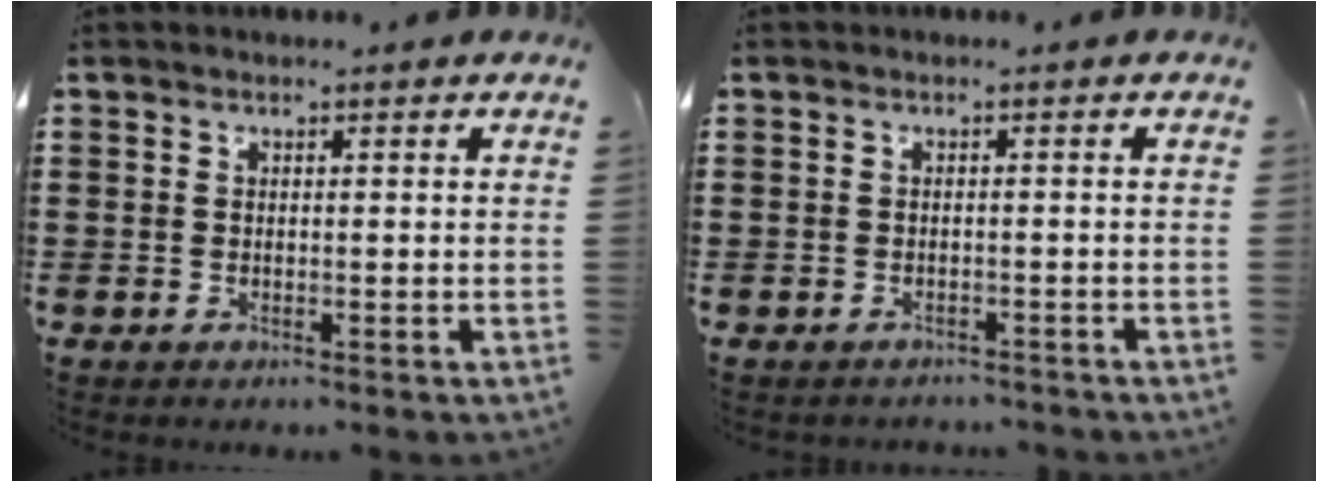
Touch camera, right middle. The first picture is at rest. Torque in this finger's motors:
{"motor_torque": [0.03, -0.03, 0.00, 0.00]}